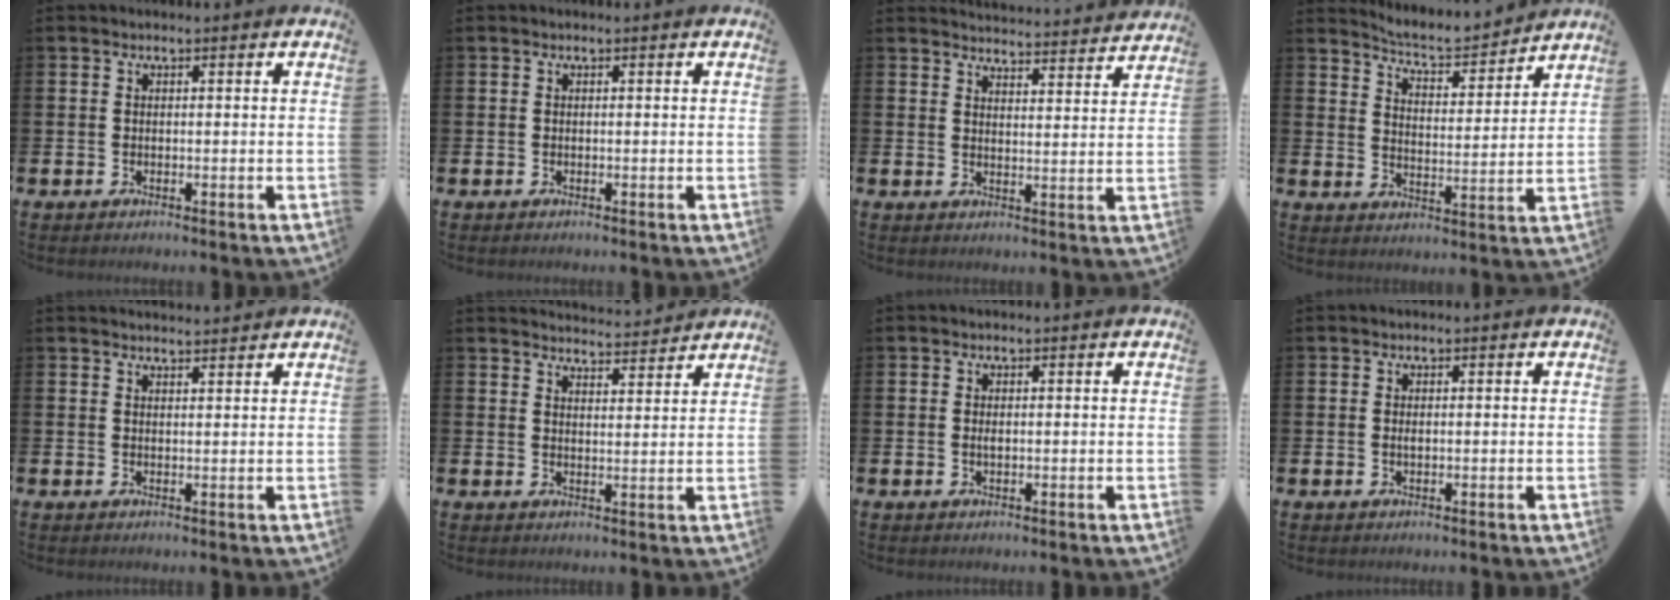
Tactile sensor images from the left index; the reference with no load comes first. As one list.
[{"total": 0.0}, {"total": 4.4, "force": [4.4, 0.1, 0.0], "torque": [-0.001, -0.040, 0.075]}, {"total": 5.8, "force": [5.7, 0.5, 0.9], "torque": [-0.039, -0.047, 0.096]}, {"total": 2.0, "force": [2.0, 0.1, 0.1], "torque": [0.007, -0.015, 0.034]}, {"total": 3.9, "force": [3.9, 0.2, 0.0], "torque": [-0.005, -0.029, 0.070]}, {"total": 0.7, "force": [0.1, 0.3, 0.6], "torque": [-0.010, 0.000, 0.000]}, {"total": 0.6, "force": [0.1, 0.2, 0.5], "torque": [-0.007, -0.001, 0.000]}]